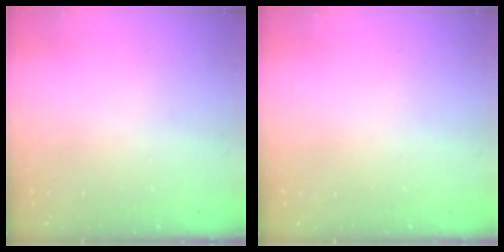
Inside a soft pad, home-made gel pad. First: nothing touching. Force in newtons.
{"total": 0.0}